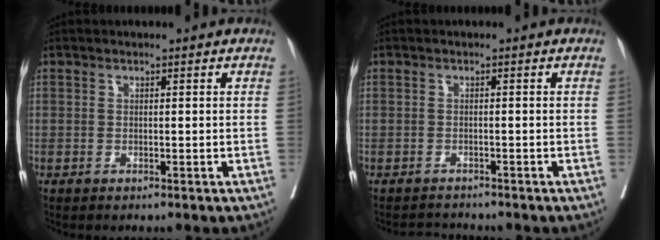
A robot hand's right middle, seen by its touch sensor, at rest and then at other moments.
{"total": 1.7, "force": [-1.6, 0.1, -0.6], "torque": [0.009, -0.010, -0.025]}